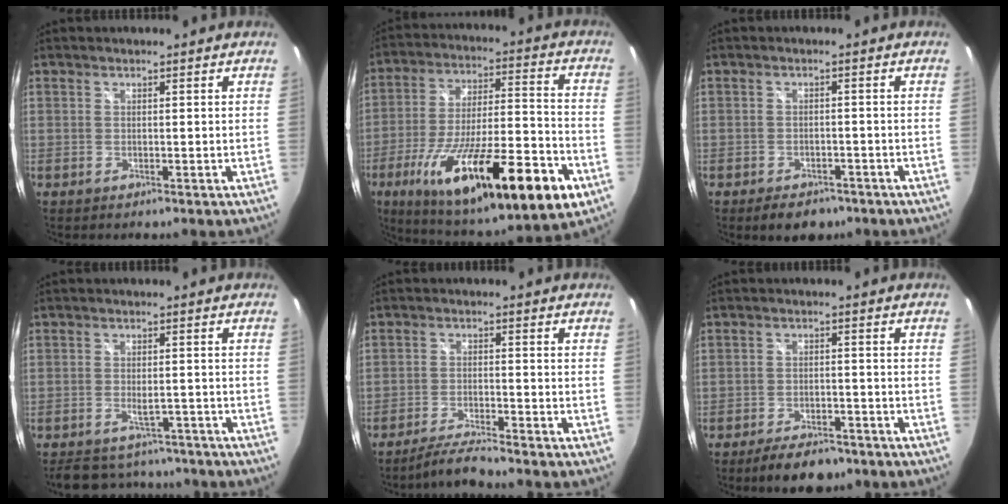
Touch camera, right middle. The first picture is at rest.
{"total": 28.6, "force": [-13.4, 6.4, 24.5], "torque": [-0.410, -0.056, -0.209]}
{"total": 5.8, "force": [-4.2, 3.1, 2.5], "torque": [-0.051, -0.004, -0.055]}
{"total": 11.0, "force": [-9.5, 4.5, 3.4], "torque": [-0.084, 0.011, -0.121]}
{"total": 5.5, "force": [-5.1, -0.5, 2.0], "torque": [-0.060, -0.008, -0.097]}
{"total": 7.9, "force": [-6.2, 3.2, 3.8], "torque": [-0.087, -0.001, -0.094]}